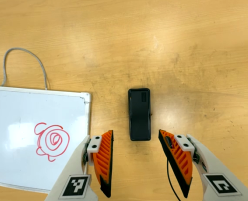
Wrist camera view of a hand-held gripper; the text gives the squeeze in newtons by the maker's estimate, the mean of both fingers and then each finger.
{"total": 0.0}